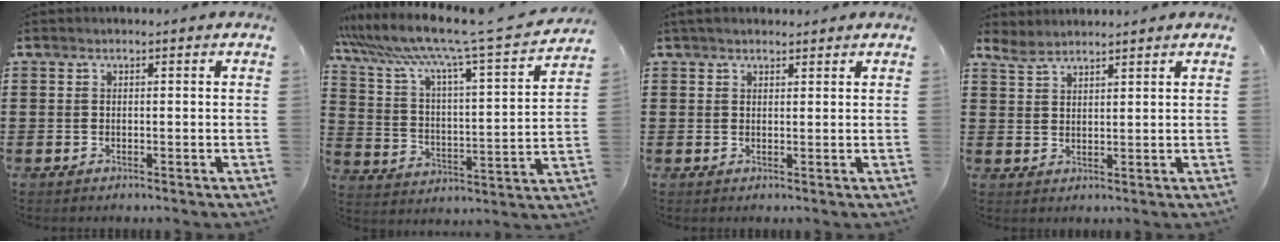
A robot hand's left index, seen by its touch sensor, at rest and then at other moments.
{"total": 9.5, "force": [7.8, -0.2, 5.5], "torque": [-0.137, -0.062, 0.120]}
{"total": 1.9, "force": [1.6, 0.8, 0.4], "torque": [-0.012, 0.006, 0.032]}
{"total": 3.1, "force": [2.9, 0.9, 0.8], "torque": [-0.025, -0.005, 0.055]}